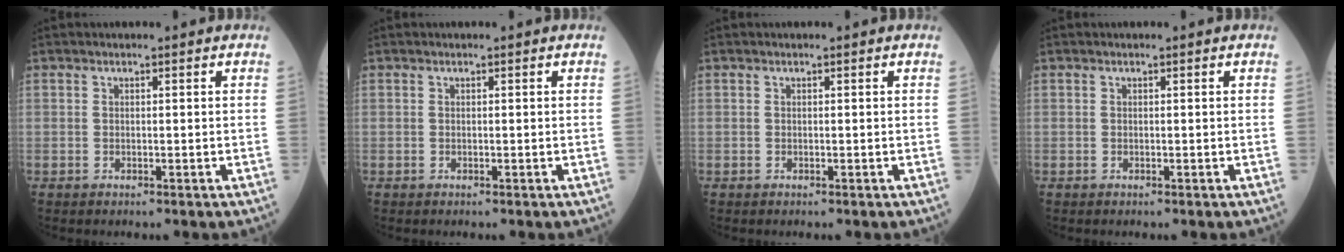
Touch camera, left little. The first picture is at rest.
{"total": 0.0}
{"total": 0.0}
{"total": 0.0}